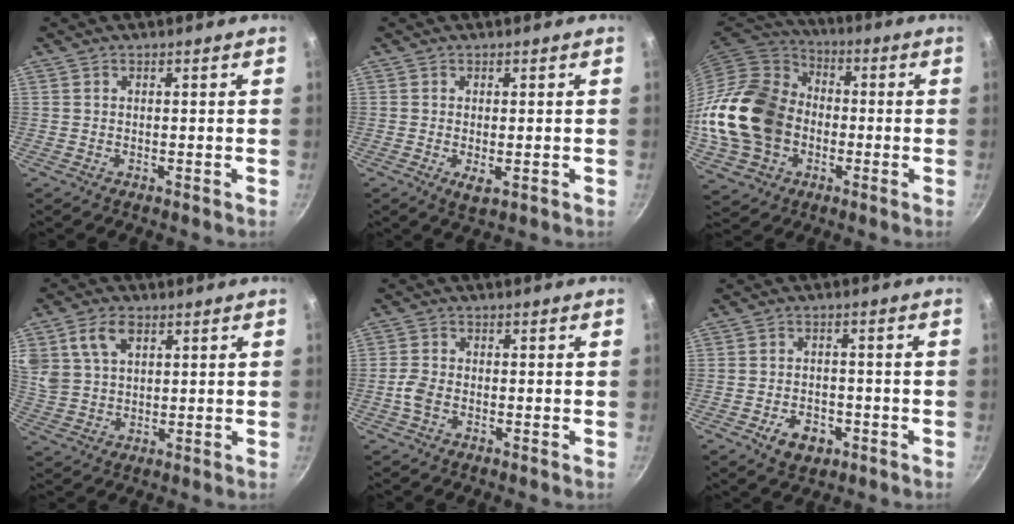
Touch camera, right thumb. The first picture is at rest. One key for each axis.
{"total": 2.8, "fx": -0.5, "fy": 1.1, "fz": 2.5, "tx": -0.047, "ty": -0.011, "tz": -0.006}
{"total": 22.3, "fx": -2.8, "fy": 17.5, "fz": 13.5, "tx": -0.257, "ty": 0.041, "tz": -0.046}
{"total": 9.1, "fx": 3.9, "fy": 6.1, "fz": 5.5, "tx": -0.094, "ty": -0.006, "tz": 0.078}
{"total": 3.3, "fx": -1.2, "fy": 2.0, "fz": 2.3, "tx": -0.053, "ty": 0.012, "tz": -0.030}
{"total": 6.3, "fx": -2.8, "fy": 4.2, "fz": 3.6, "tx": -0.043, "ty": 0.014, "tz": -0.040}